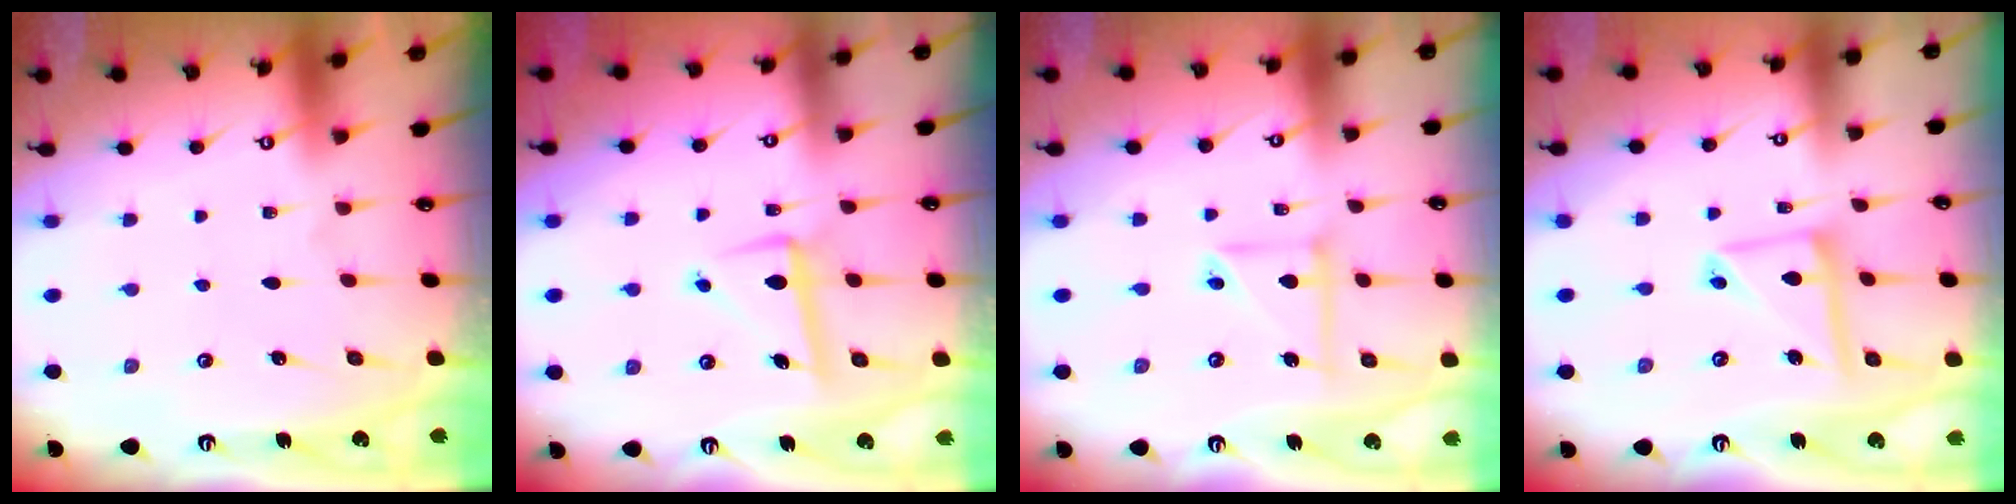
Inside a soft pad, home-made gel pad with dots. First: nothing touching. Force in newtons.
{"total": 7.2, "press": 6.9, "slide": 1.9}
{"total": 7.0, "press": 7.0, "slide": 0.4}
{"total": 11.2, "press": 11.2, "slide": 1.0}